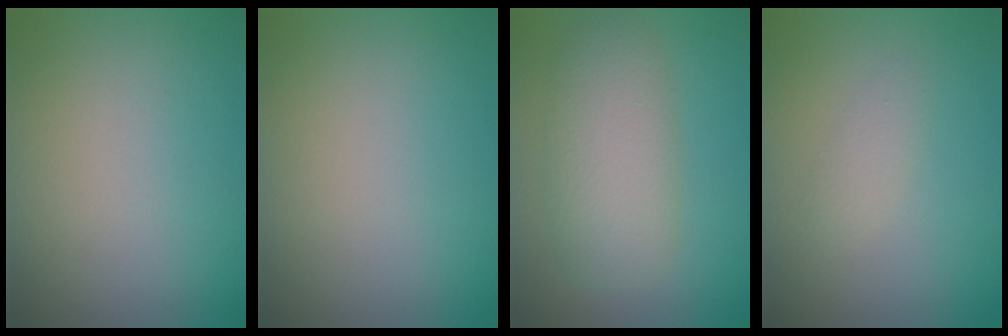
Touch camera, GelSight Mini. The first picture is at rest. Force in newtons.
{"total": 0.0}
{"total": 5.4, "press": 5.4, "slide": 0.2}
{"total": 1.2, "press": 1.2, "slide": 0.1}